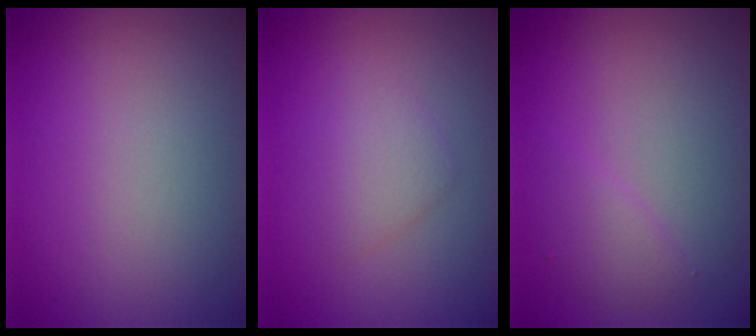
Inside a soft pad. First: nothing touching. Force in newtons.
{"total": 2.2, "press": 2.2, "slide": 0.1}
{"total": 1.6, "press": 1.6, "slide": 0.3}